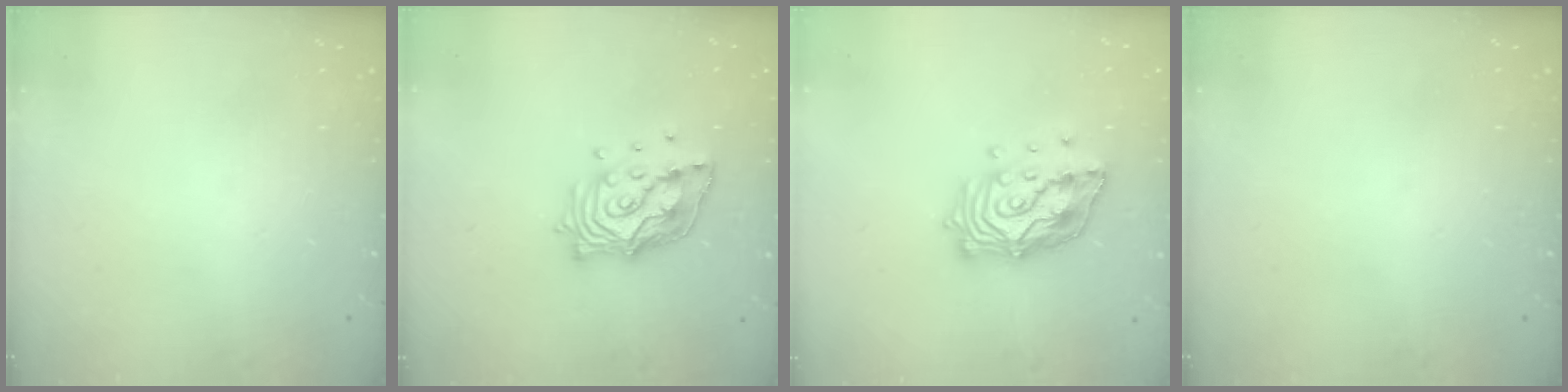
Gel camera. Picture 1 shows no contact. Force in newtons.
{"total": 13.4, "press": 13.3, "slide": 1.3}
{"total": 14.9, "press": 14.8, "slide": 1.7}
{"total": 0.0}